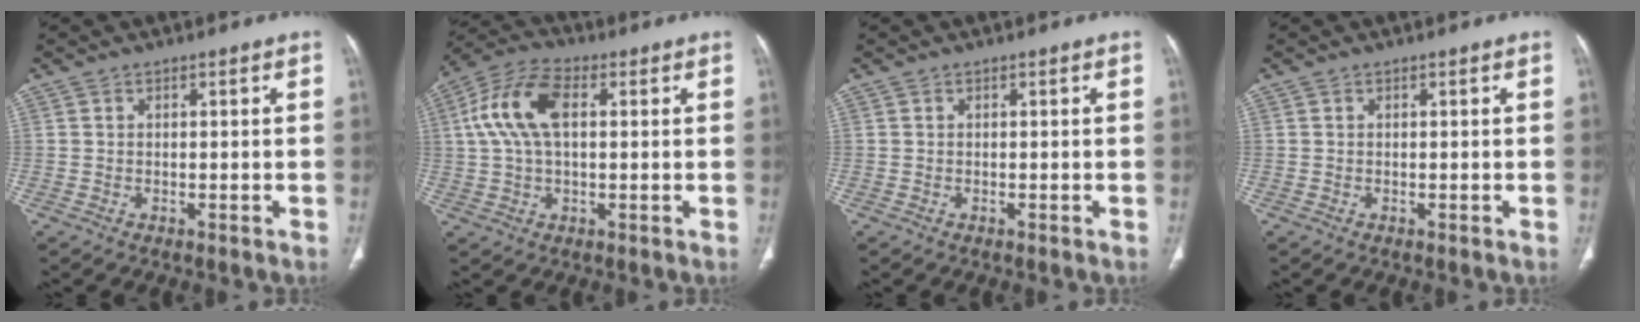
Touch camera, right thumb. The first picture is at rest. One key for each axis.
{"total": 11.7, "fx": 2.3, "fy": 6.4, "fz": 9.6, "tx": -0.204, "ty": 0.027, "tz": 0.040}
{"total": 0.0}
{"total": 0.0}